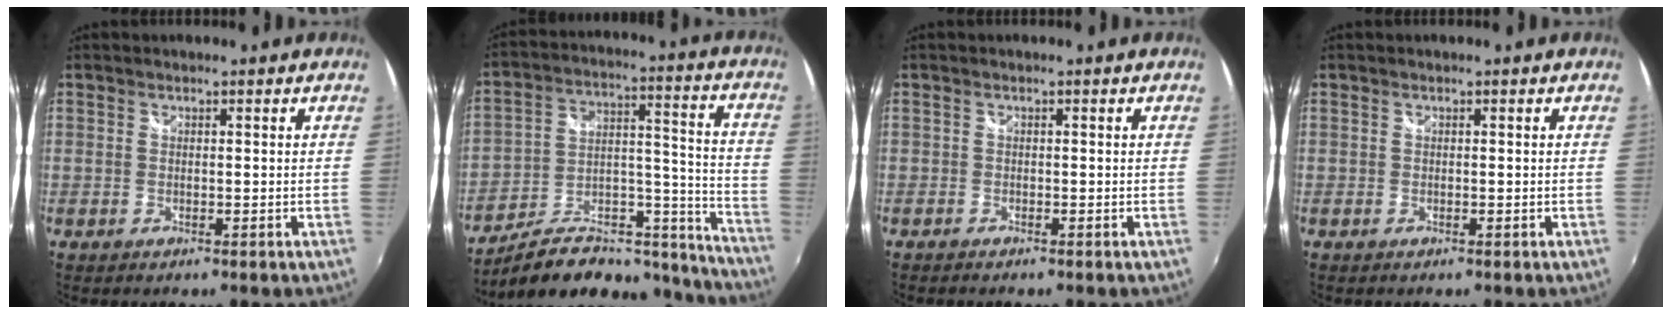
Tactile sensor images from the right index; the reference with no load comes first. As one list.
[{"total": 21.9, "force": [-18.3, 6.9, 9.8], "torque": [-0.122, 0.039, -0.254]}, {"total": 1.8, "force": [-0.3, -1.6, -0.6], "torque": [0.014, -0.011, -0.006]}, {"total": 0.0}]